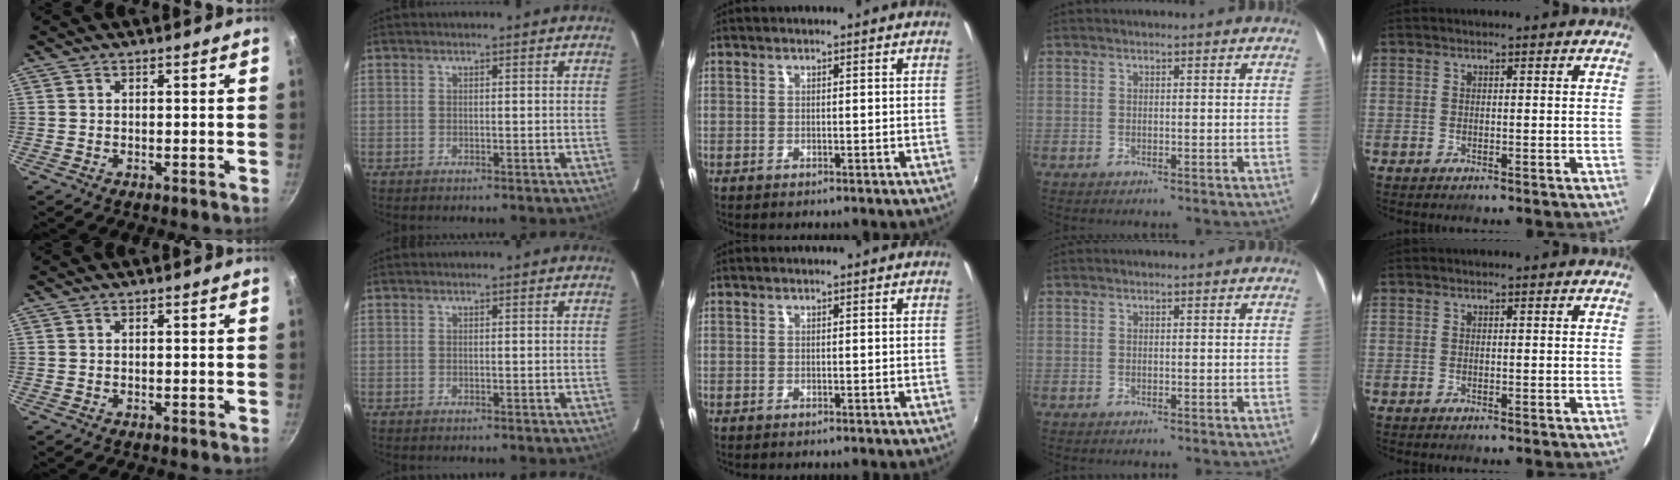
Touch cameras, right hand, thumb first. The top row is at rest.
{}